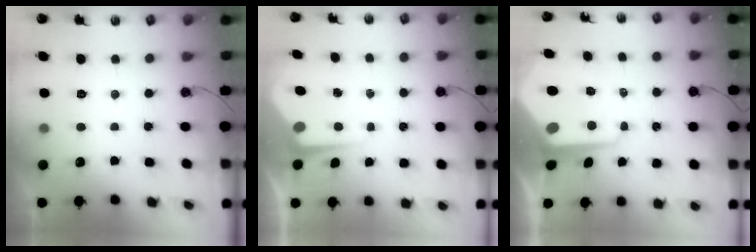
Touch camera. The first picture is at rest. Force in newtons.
{"total": 6.8, "press": 6.7, "slide": 0.4}
{"total": 11.8, "press": 11.8, "slide": 1.2}